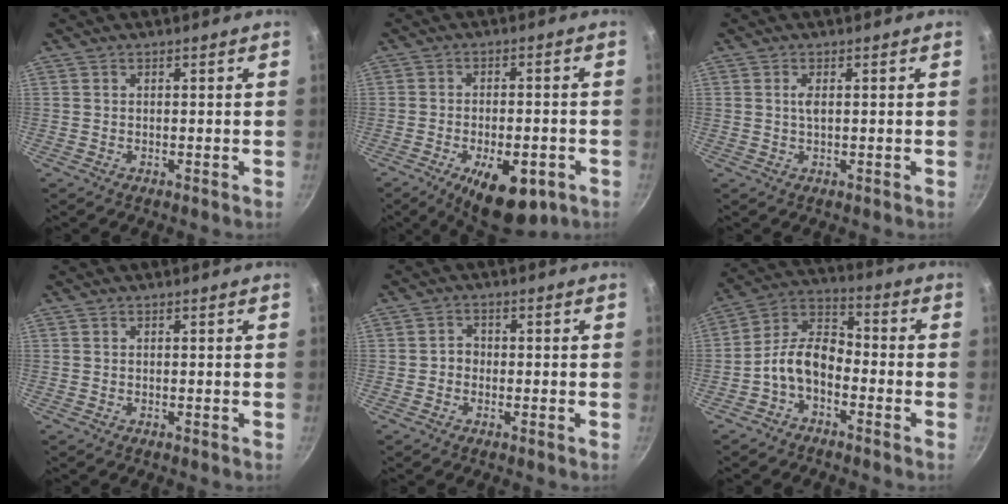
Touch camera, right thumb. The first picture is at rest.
{"total": 12.5, "force": [-5.7, 5.8, 9.5], "torque": [-0.118, 0.019, -0.073]}
{"total": 1.6, "force": [0.3, 0.6, 1.4], "torque": [-0.028, 0.000, 0.007]}
{"total": 0.0}
{"total": 2.2, "force": [-0.5, 1.9, 0.9], "torque": [-0.002, 0.010, -0.013]}
{"total": 9.3, "force": [-3.7, 5.7, 6.4], "torque": [-0.106, 0.054, -0.088]}